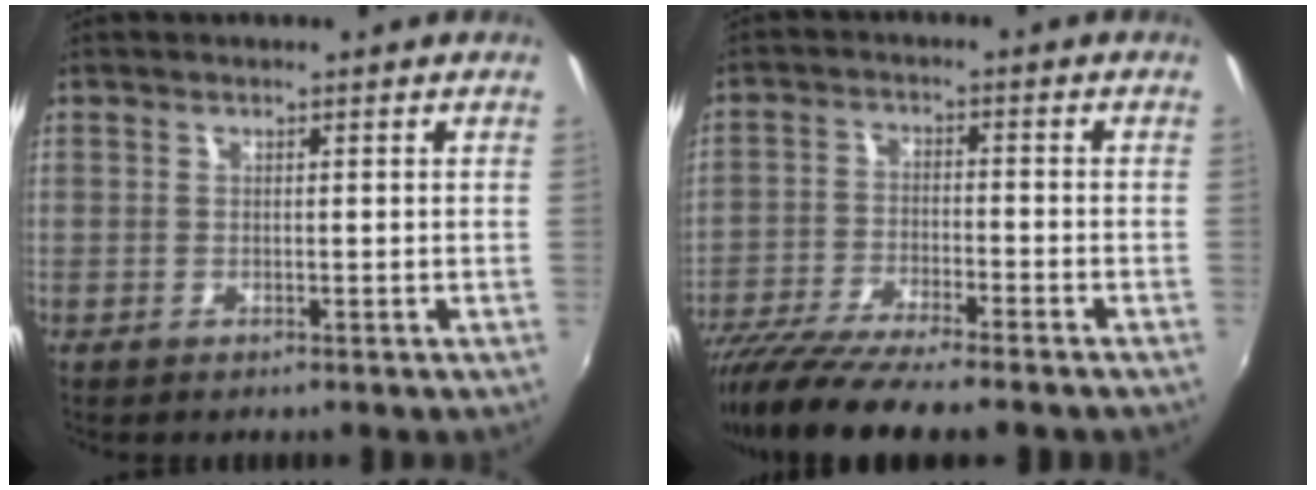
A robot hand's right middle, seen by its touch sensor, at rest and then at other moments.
{"total": 13.6, "force": [-11.3, 1.1, 7.4], "torque": [-0.158, -0.044, -0.198]}